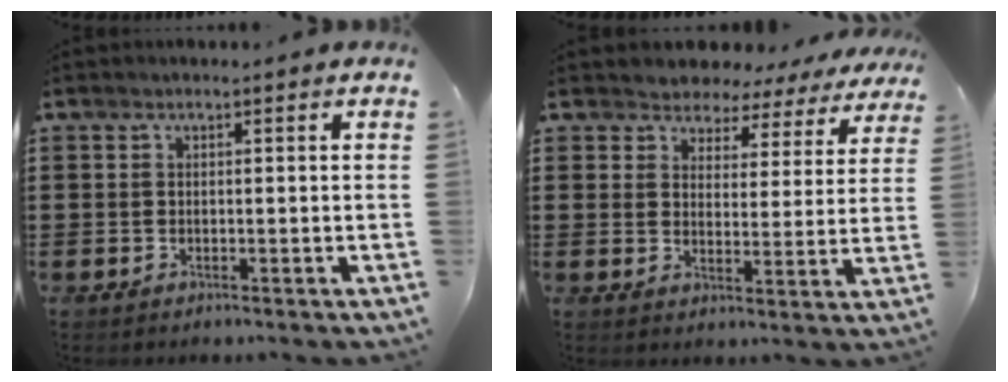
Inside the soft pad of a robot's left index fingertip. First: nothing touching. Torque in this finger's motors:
{"motor_torque": [2.14, 0.00, 0.45, -0.02]}